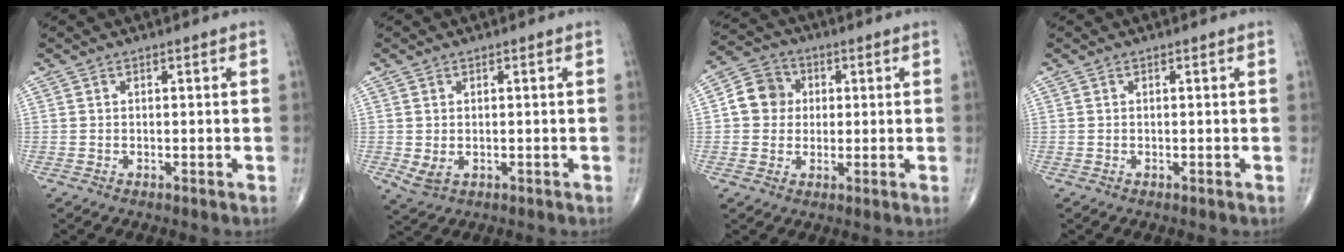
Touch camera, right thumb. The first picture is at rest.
{"total": 2.7, "force": [-0.2, 1.8, 2.0], "torque": [-0.043, -0.003, 0.006]}
{"total": 7.6, "force": [0.8, 6.9, 3.0], "torque": [-0.030, 0.011, 0.002]}
{"total": 0.0}